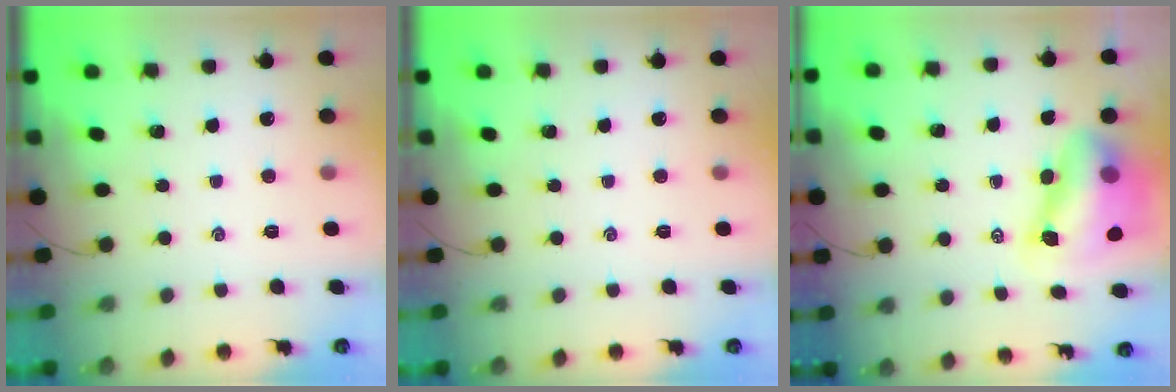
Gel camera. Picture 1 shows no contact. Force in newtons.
{"total": 0.0}
{"total": 10.3, "press": 10.0, "slide": 2.5}